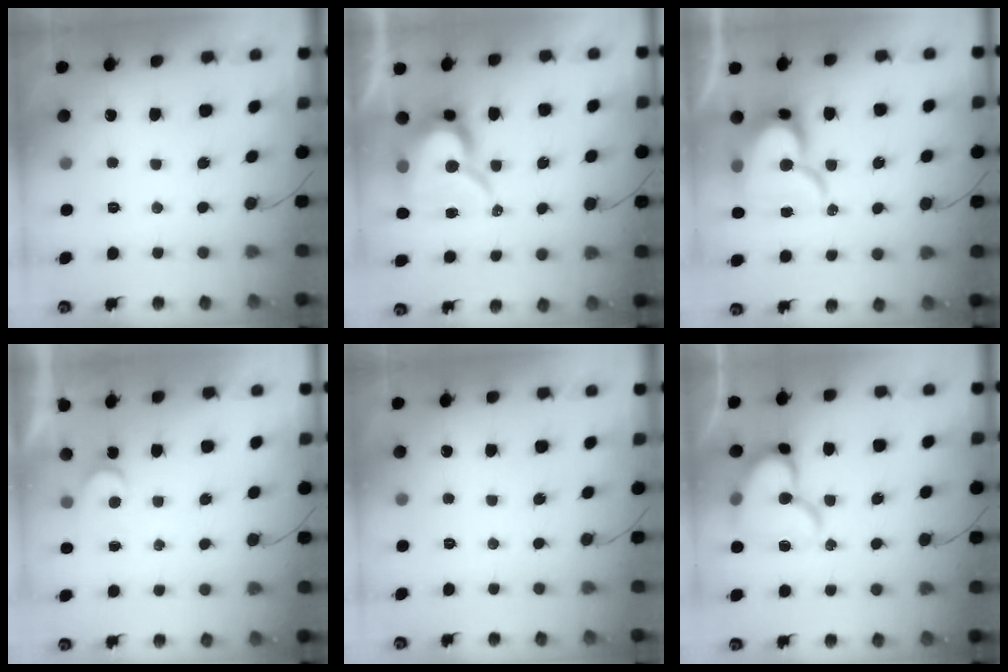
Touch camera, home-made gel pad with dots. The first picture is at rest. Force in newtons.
{"total": 14.7, "press": 14.7, "slide": 1.4}
{"total": 17.2, "press": 17.1, "slide": 1.2}
{"total": 3.8, "press": 3.8, "slide": 0.3}
{"total": 0.0}
{"total": 16.3, "press": 16.2, "slide": 1.6}